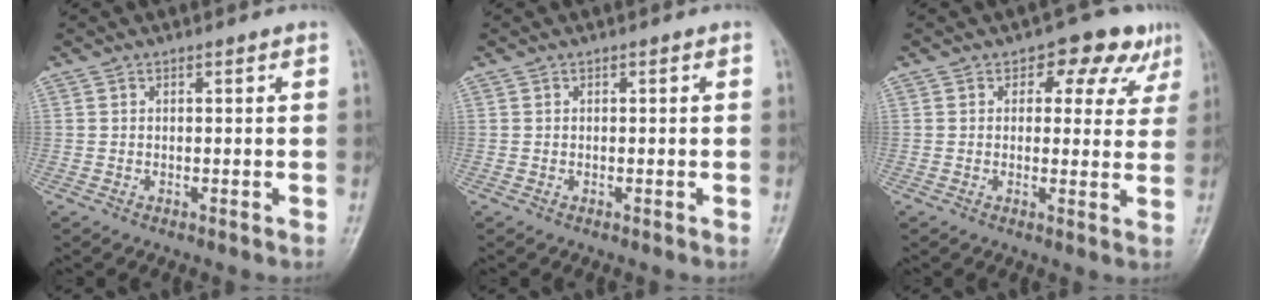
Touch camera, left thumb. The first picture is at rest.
{"total": 0.0}
{"total": 8.2, "force": [4.1, 5.1, 4.9], "torque": [-0.009, -0.007, 0.042]}